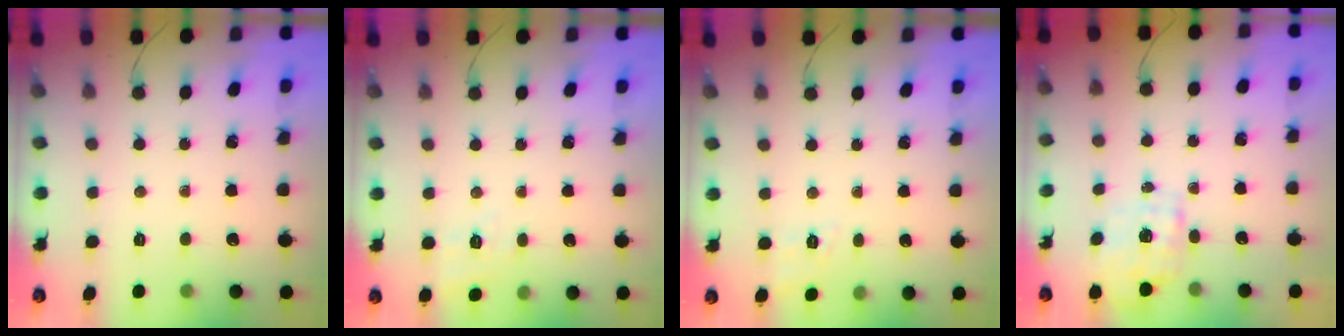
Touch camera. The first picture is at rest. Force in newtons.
{"total": 8.9, "press": 8.7, "slide": 2.0}
{"total": 3.3, "press": 2.6, "slide": 2.0}
{"total": 1.9, "press": 1.8, "slide": 0.5}